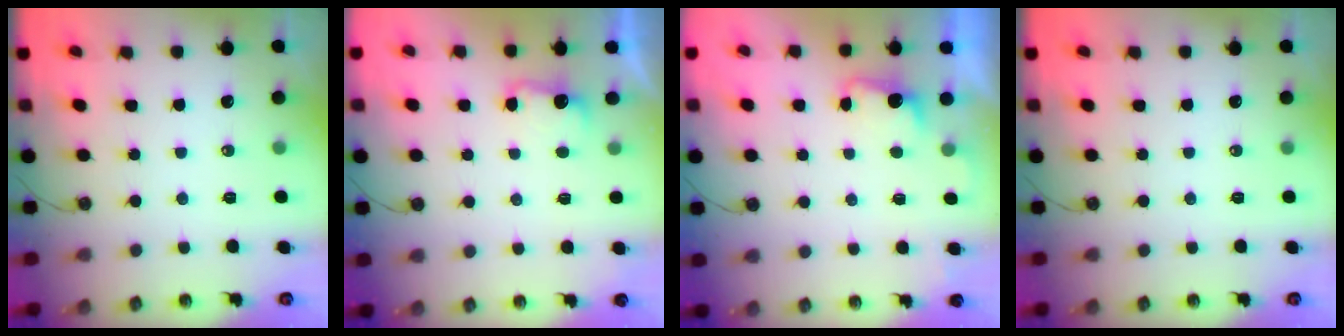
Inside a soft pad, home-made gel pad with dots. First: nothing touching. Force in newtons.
{"total": 3.6, "press": 3.4, "slide": 1.1}
{"total": 2.6, "press": 2.4, "slide": 1.0}
{"total": 0.0}